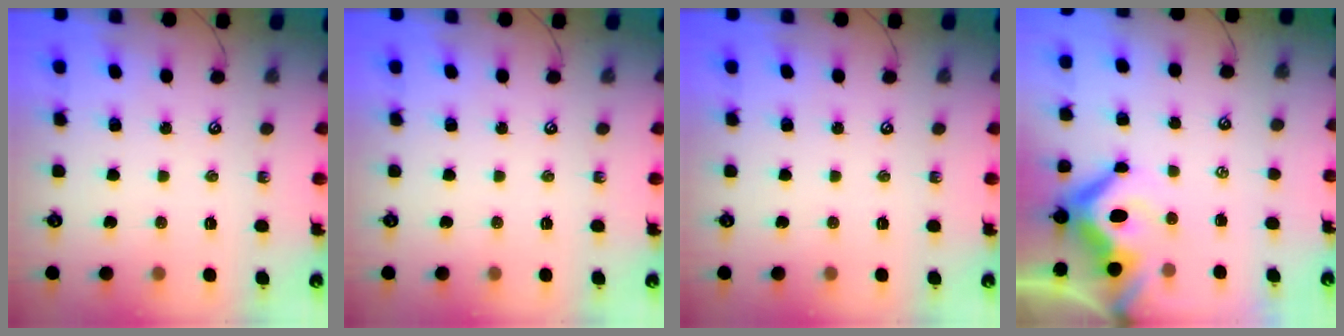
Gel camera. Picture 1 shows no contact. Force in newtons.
{"total": 0.0}
{"total": 0.0}
{"total": 6.2, "press": 6.0, "slide": 1.5}